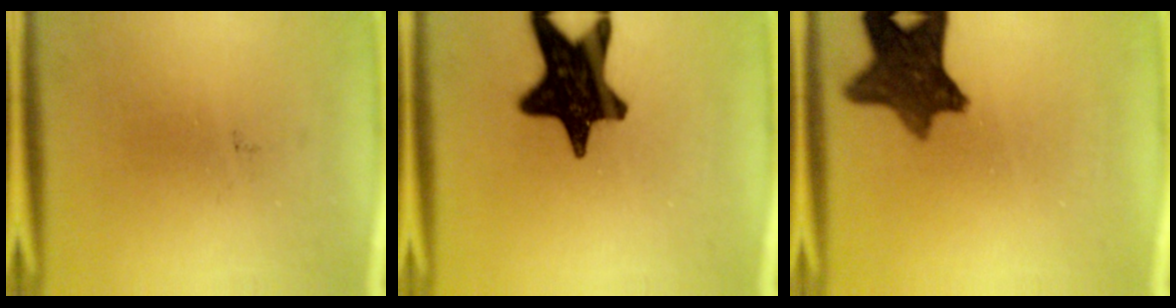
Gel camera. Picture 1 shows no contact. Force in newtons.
{"total": 17.9}
{"total": 10.8}